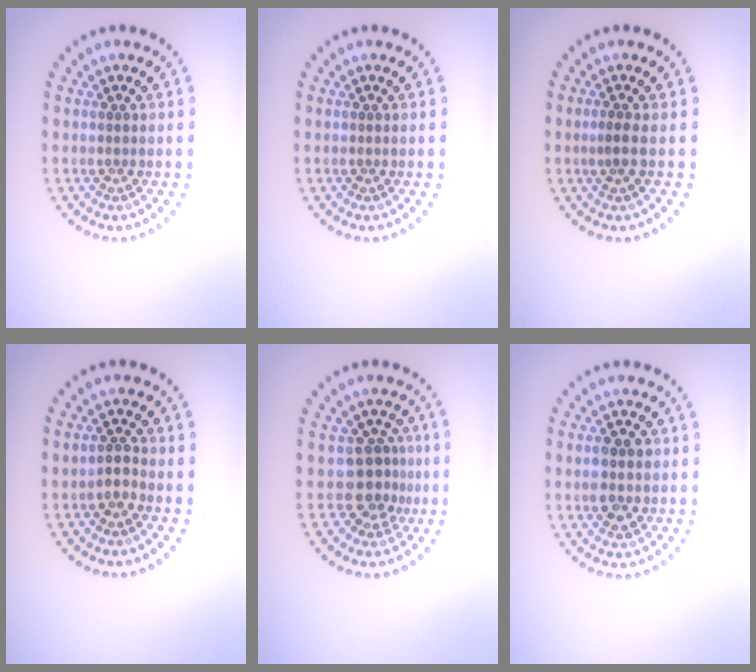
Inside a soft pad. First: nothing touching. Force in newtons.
{"total": 0.0}
{"total": 1.3, "press": 0.9, "slide": 0.9}
{"total": 1.4, "press": 1.1, "slide": 0.8}
{"total": 2.9, "press": 2.1, "slide": 2.0}
{"total": 2.6, "press": 2.6, "slide": 0.2}